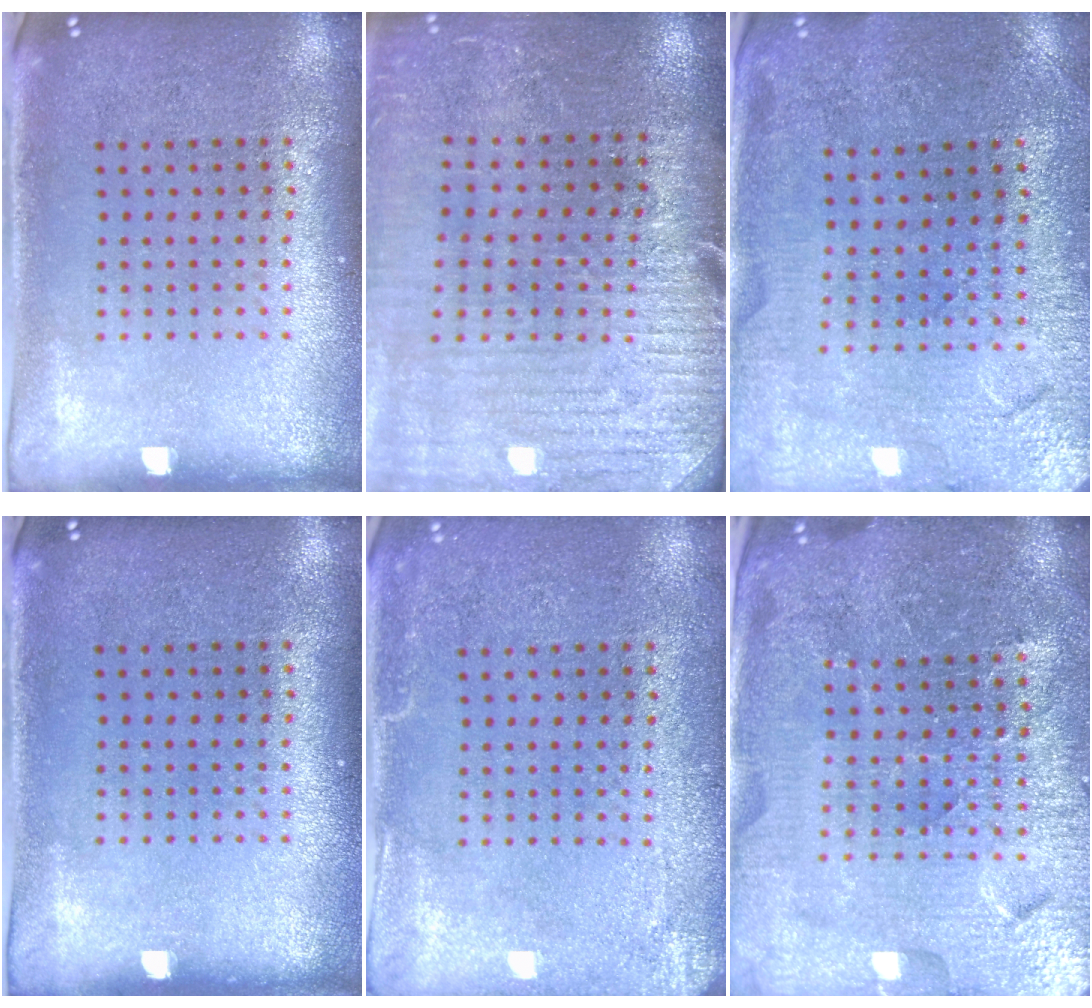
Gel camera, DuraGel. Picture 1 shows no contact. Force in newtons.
{"total": 2.9, "press": 2.9, "slide": 0.6}
{"total": 1.3, "press": 1.3, "slide": 0.1}
{"total": 0.0}
{"total": 2.8, "press": 2.8, "slide": 0.3}
{"total": 5.3, "press": 4.9, "slide": 2.1}